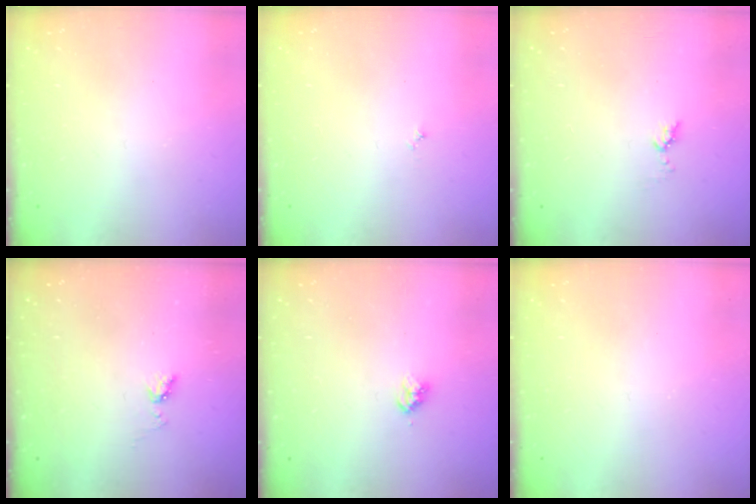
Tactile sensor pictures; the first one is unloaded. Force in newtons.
{"total": 3.0, "press": 2.9, "slide": 0.3}
{"total": 3.7, "press": 3.6, "slide": 0.4}
{"total": 4.0, "press": 3.9, "slide": 0.5}
{"total": 3.1, "press": 3.1, "slide": 0.4}
{"total": 0.0}